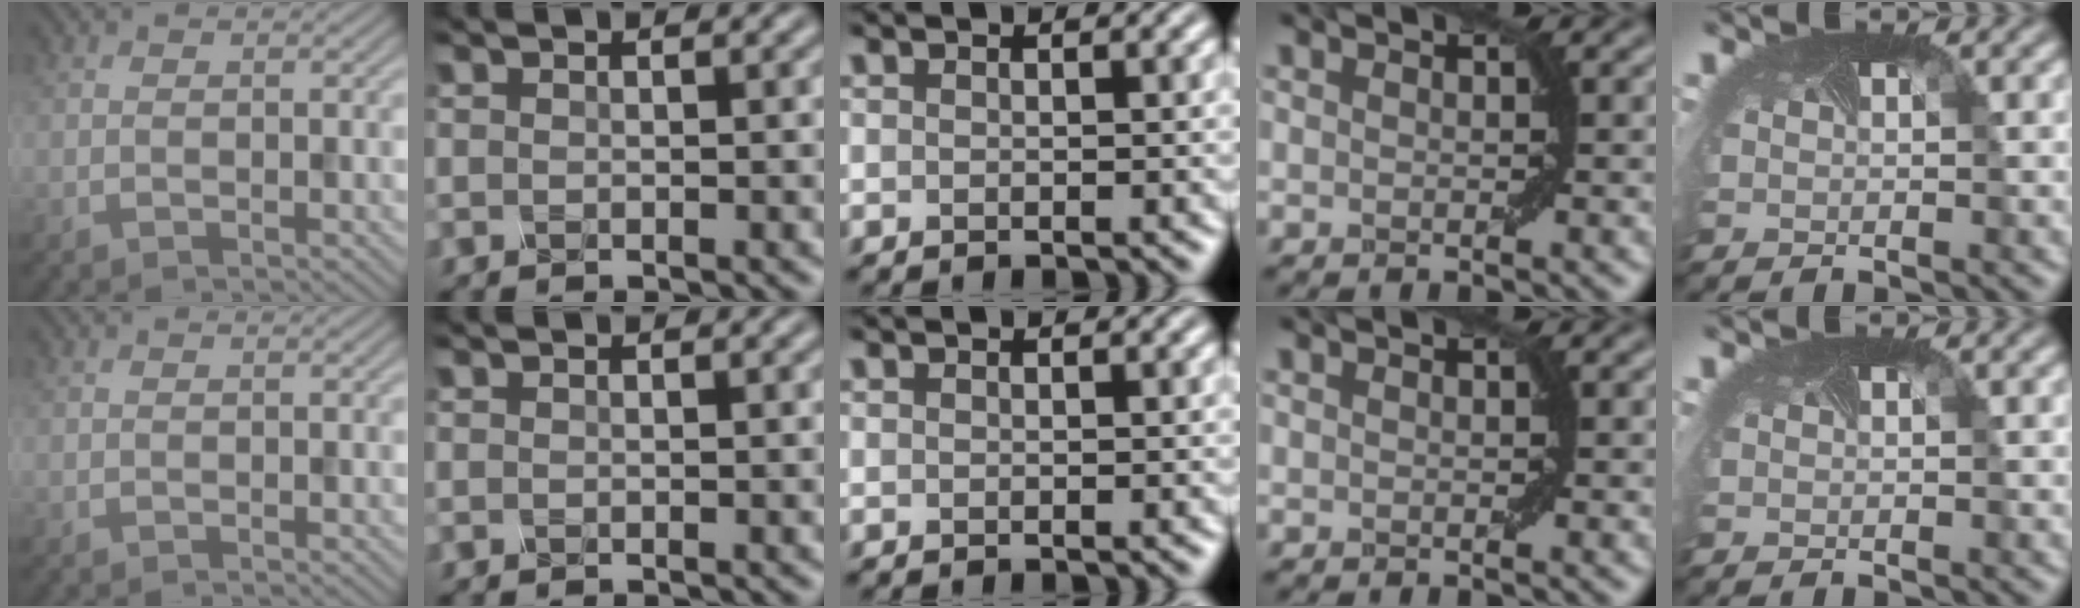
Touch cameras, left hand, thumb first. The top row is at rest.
{}